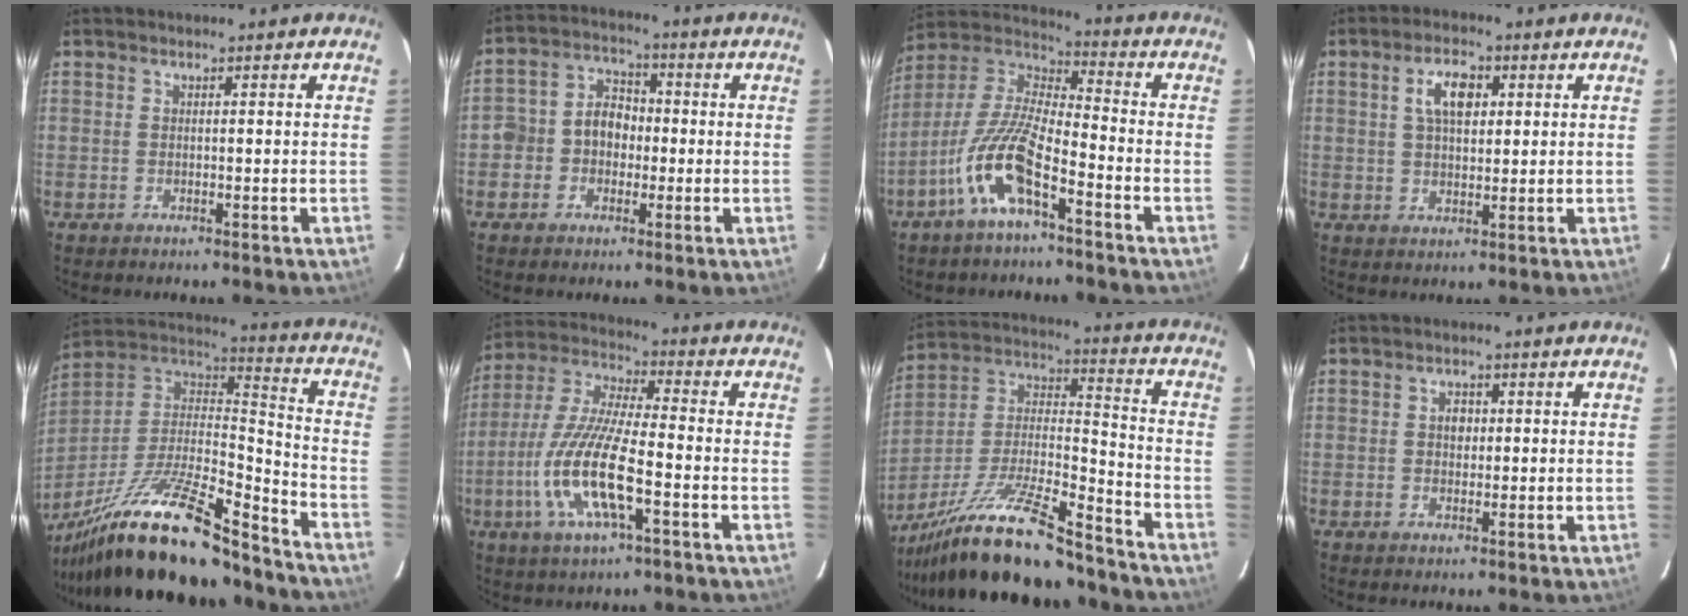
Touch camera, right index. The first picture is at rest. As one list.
[{"total": 7.2, "force": [-1.7, 6.3, 3.1], "torque": [-0.059, 0.028, -0.032]}, {"total": 13.2, "force": [-7.0, 3.4, 10.6], "torque": [-0.220, -0.003, -0.141]}, {"total": 6.2, "force": [2.0, 3.1, 4.9], "torque": [-0.088, 0.014, 0.038]}, {"total": 26.7, "force": [-19.7, 6.7, 16.7], "torque": [-0.315, -0.031, -0.325]}, {"total": 15.5, "force": [-5.1, 3.6, 14.2], "torque": [-0.301, -0.010, -0.102]}, {"total": 23.9, "force": [-18.9, 4.9, 13.8], "torque": [-0.263, -0.015, -0.307]}, {"total": 2.1, "force": [0.2, 1.7, 1.1], "torque": [-0.016, 0.007, 0.003]}]